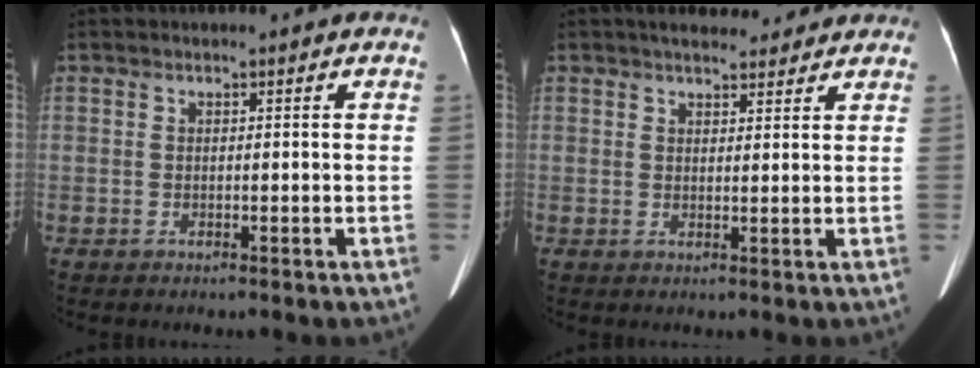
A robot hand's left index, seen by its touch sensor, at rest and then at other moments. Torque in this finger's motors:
{"motor_torque": [-0.02, -0.62, -0.16, -0.01]}